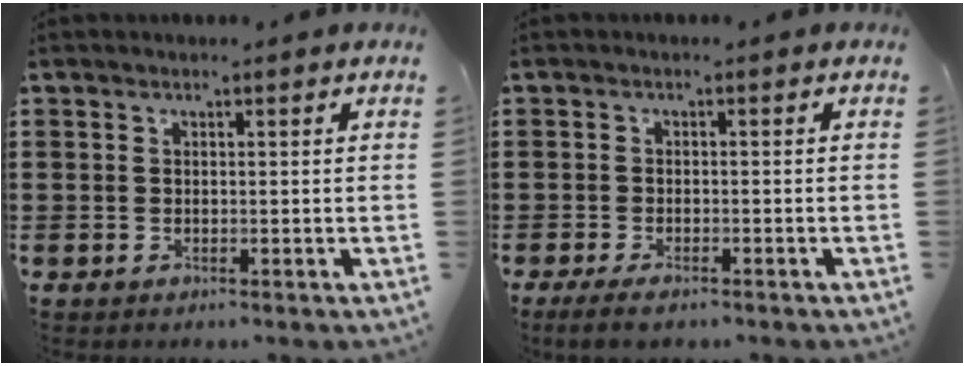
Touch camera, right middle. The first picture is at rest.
{"total": 1.9, "force": [-1.3, 0.4, 1.3], "torque": [-0.030, -0.003, -0.027]}